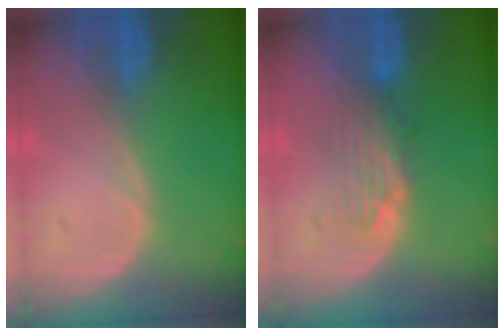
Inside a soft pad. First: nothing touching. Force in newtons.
{"total": 4.2, "press": 3.8, "slide": 1.9}